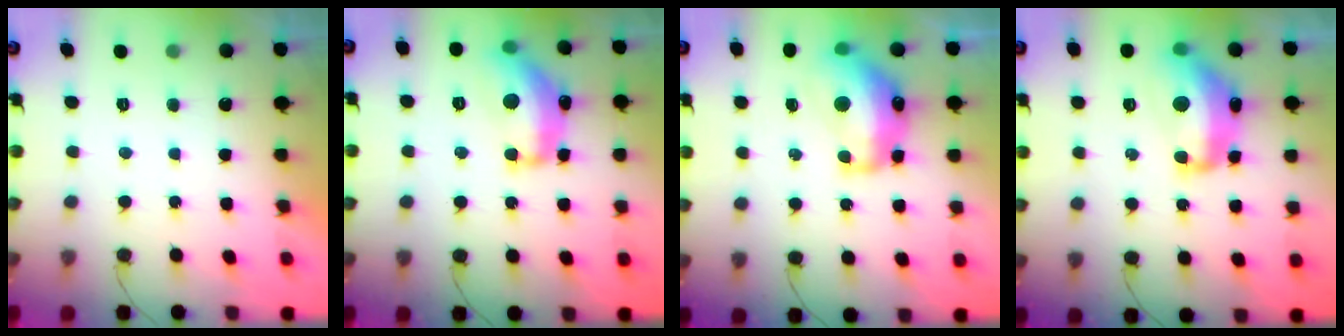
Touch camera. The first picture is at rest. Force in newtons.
{"total": 15.5, "press": 15.5, "slide": 0.6}
{"total": 16.1, "press": 16.0, "slide": 1.5}
{"total": 14.7, "press": 14.6, "slide": 1.3}